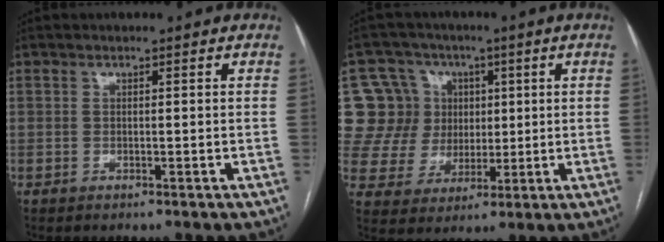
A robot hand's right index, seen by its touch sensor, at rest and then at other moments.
{"total": 13.5, "force": [3.8, 12.8, 2.5], "torque": [-0.064, 0.059, 0.081]}